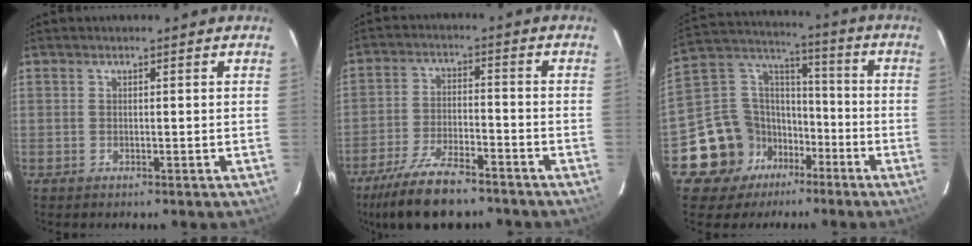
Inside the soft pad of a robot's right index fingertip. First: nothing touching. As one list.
[{"total": 14.3, "force": [-11.5, 4.3, 7.4], "torque": [-0.168, -0.018, -0.199]}, {"total": 14.7, "force": [-8.2, 11.6, 3.8], "torque": [-0.107, 0.057, -0.130]}]